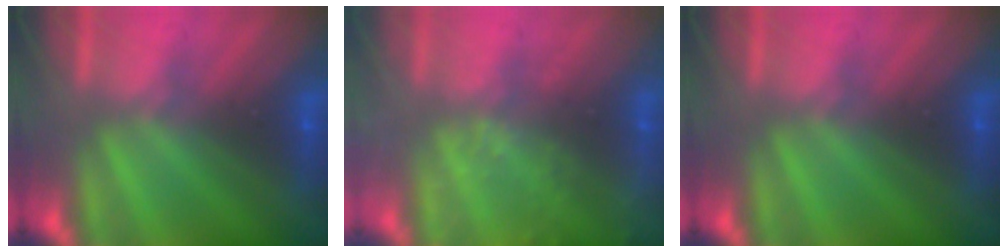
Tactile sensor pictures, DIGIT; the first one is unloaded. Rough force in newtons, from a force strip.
{"total": 2.4}
{"total": 0.0}